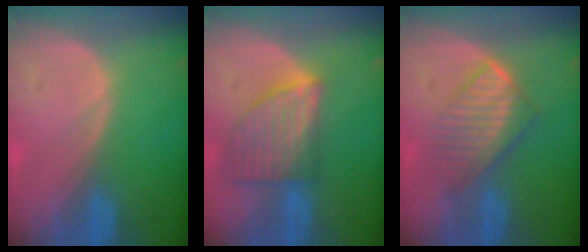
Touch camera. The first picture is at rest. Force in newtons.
{"total": 7.7, "press": 7.0, "slide": 3.2}
{"total": 6.4, "press": 6.3, "slide": 1.4}